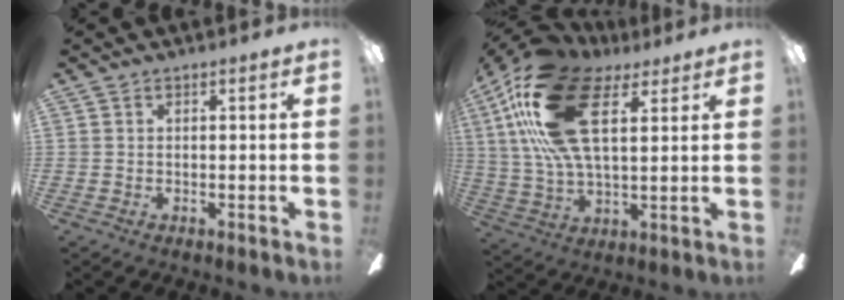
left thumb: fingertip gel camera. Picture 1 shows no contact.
{"total": 24.9, "force": [10.9, 11.7, 19.1], "torque": [-0.405, -0.015, 0.184]}